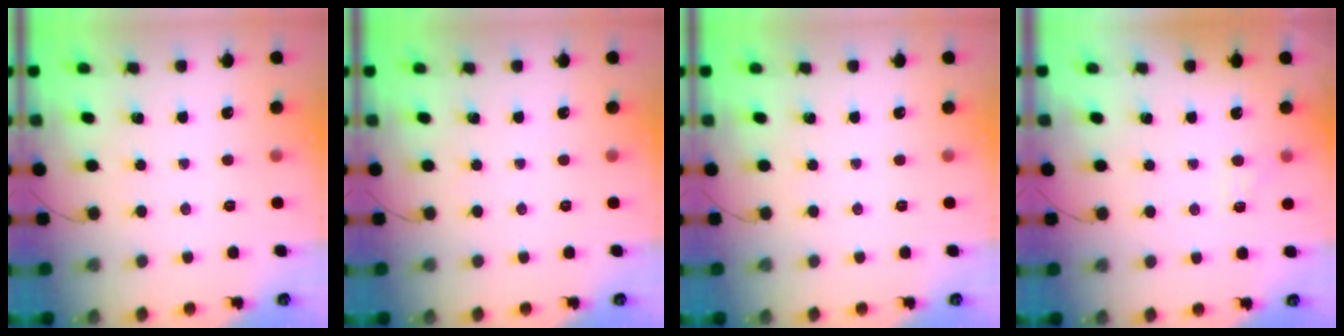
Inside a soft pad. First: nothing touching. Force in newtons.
{"total": 0.0}
{"total": 0.0}
{"total": 4.7, "press": 4.4, "slide": 1.5}